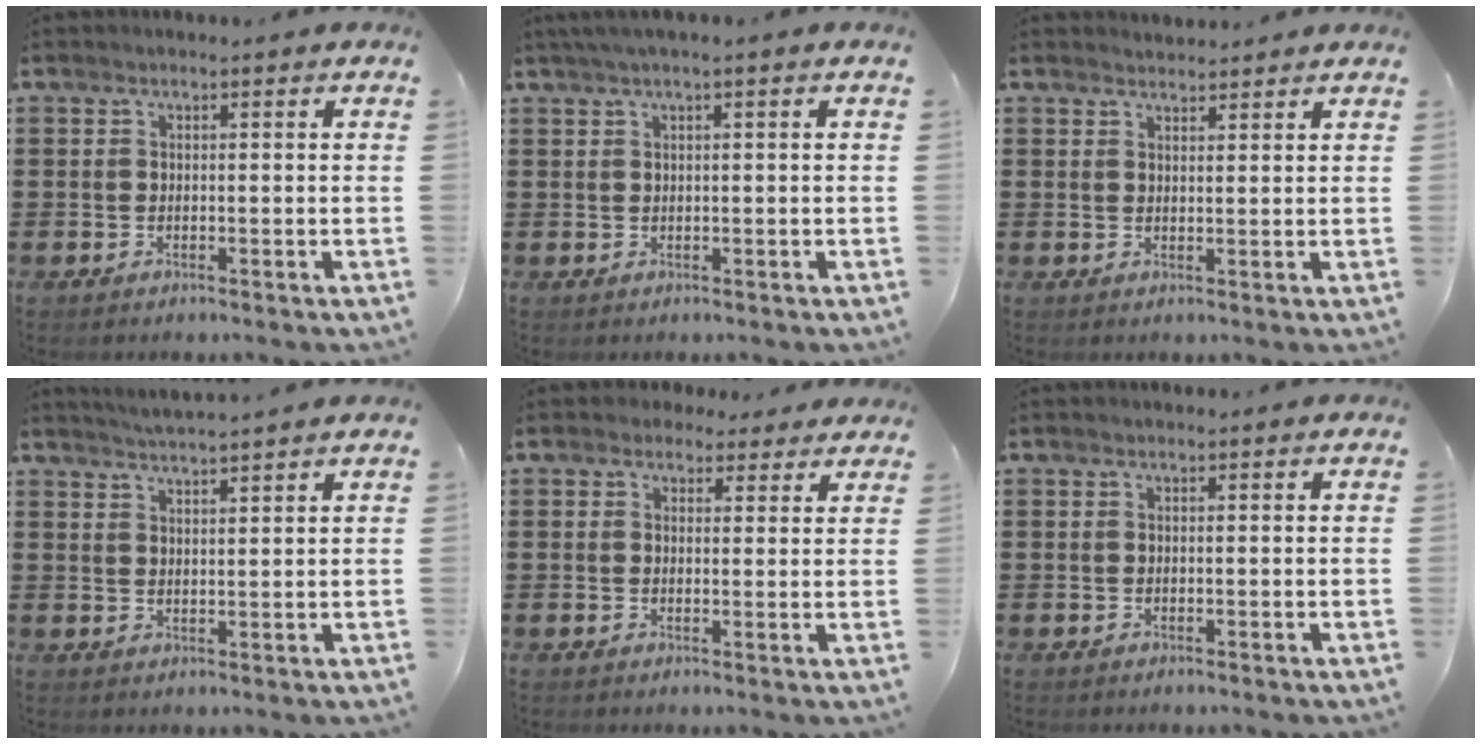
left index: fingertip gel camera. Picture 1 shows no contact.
{"total": 1.3, "force": [0.2, 0.0, 1.2], "torque": [-0.021, -0.003, 0.004]}
{"total": 1.7, "force": [1.7, 0.1, 0.0], "torque": [-0.004, 0.001, 0.034]}
{"total": 2.8, "force": [2.7, -0.7, 0.2], "torque": [-0.011, -0.011, 0.050]}
{"total": 2.4, "force": [1.8, 1.5, 0.4], "torque": [-0.009, 0.003, 0.031]}
{"total": 0.0}